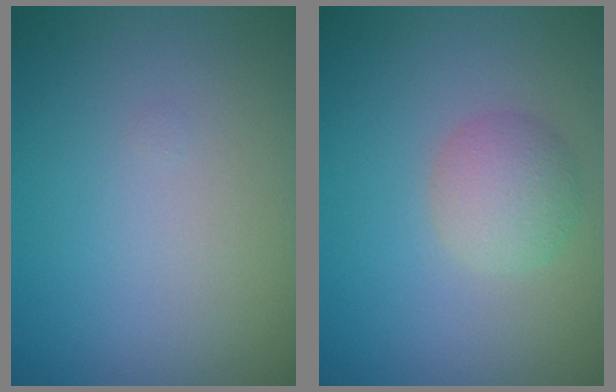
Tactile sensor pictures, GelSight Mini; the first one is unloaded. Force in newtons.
{"total": 2.9, "press": 2.9, "slide": 0.0}